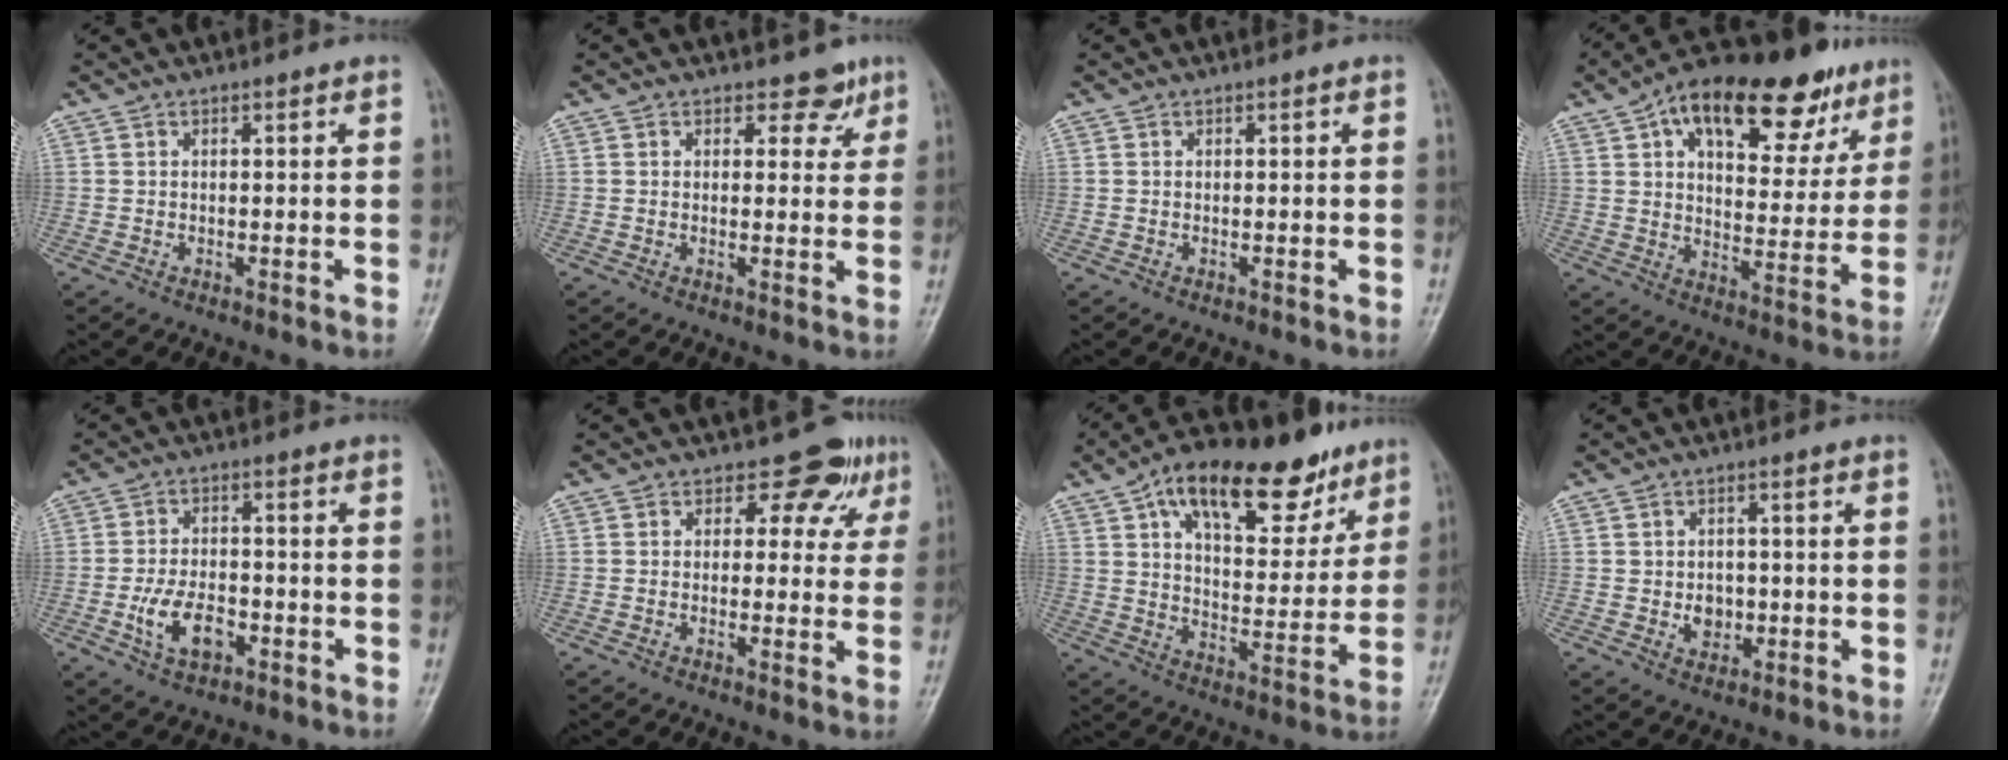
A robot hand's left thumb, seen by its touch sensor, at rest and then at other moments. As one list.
[{"total": 3.6, "force": [2.5, 2.4, 1.0], "torque": [0.016, -0.013, 0.029]}, {"total": 0.0}, {"total": 24.3, "force": [13.2, 11.8, 16.7], "torque": [-0.206, -0.002, 0.196]}, {"total": 7.8, "force": [-2.7, 4.7, 5.6], "torque": [-0.097, 0.013, -0.049]}, {"total": 6.5, "force": [3.5, 4.5, 3.2], "torque": [0.001, -0.011, 0.034]}, {"total": 22.9, "force": [13.6, 10.5, 15.2], "torque": [-0.193, -0.024, 0.215]}, {"total": 4.1, "force": [-0.5, 3.4, 2.3], "torque": [-0.015, 0.003, -0.002]}]